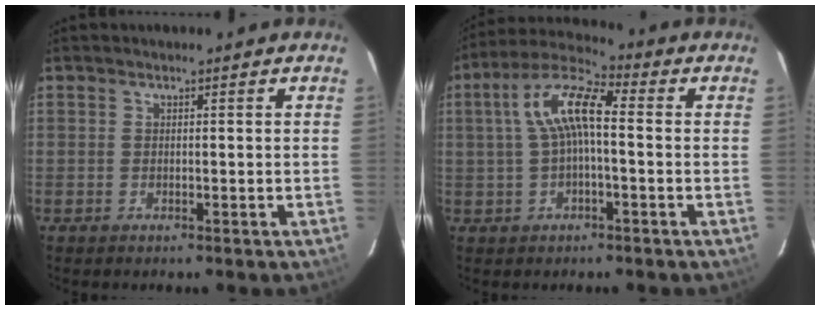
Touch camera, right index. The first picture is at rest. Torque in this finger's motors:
{"motor_torque": [0.75, -0.29, 0.61, 0.19]}